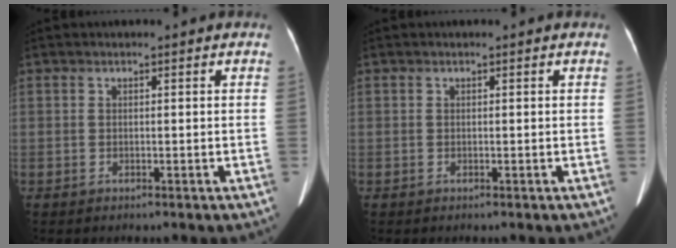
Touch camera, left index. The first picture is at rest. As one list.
[{"total": 0.0}]